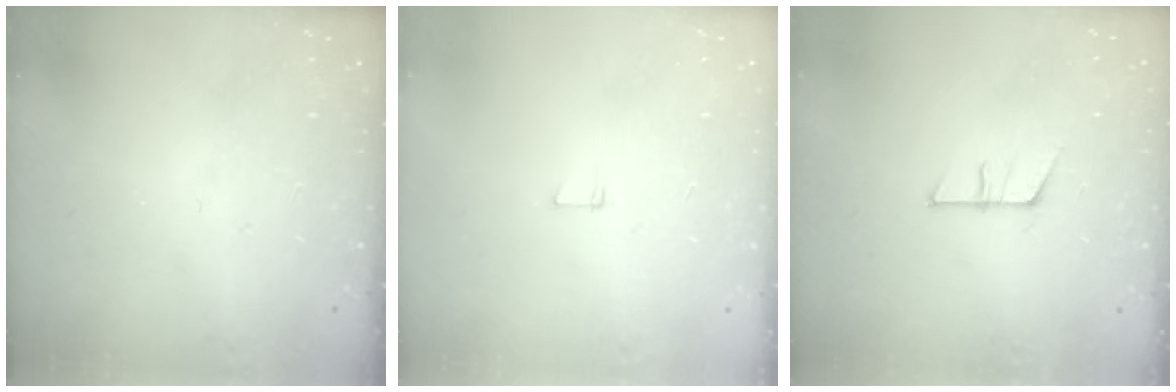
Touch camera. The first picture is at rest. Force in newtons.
{"total": 5.0, "press": 4.9, "slide": 0.4}
{"total": 7.8, "press": 7.8, "slide": 0.4}